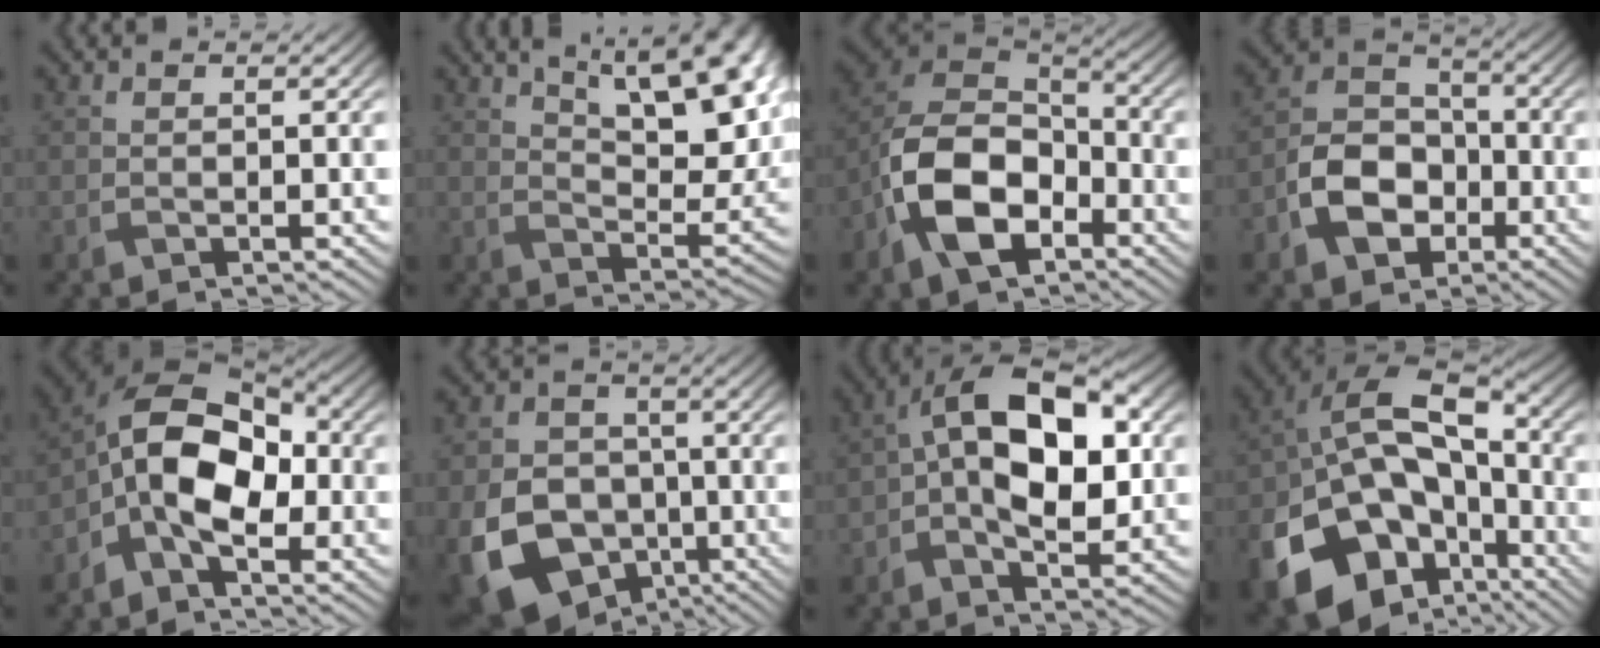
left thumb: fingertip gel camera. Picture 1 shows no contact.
{"total": 17.6, "force": [8.4, 7.4, 13.6], "torque": [-0.192, 0.025, 0.124]}
{"total": 12.8, "force": [-5.4, 8.2, 8.2], "torque": [-0.178, -0.018, -0.119]}
{"total": 8.6, "force": [-3.5, 6.2, 4.8], "torque": [-0.099, -0.001, -0.080]}
{"total": 10.7, "force": [-2.6, 6.2, 8.3], "torque": [-0.158, 0.012, -0.067]}
{"total": 13.9, "force": [-5.2, 11.0, 6.9], "torque": [-0.161, -0.049, -0.105]}
{"total": 13.6, "force": [1.3, 7.3, 11.4], "torque": [-0.188, 0.025, 0.011]}
{"total": 21.0, "force": [-8.6, 14.5, 12.4], "torque": [-0.278, -0.040, -0.100]}